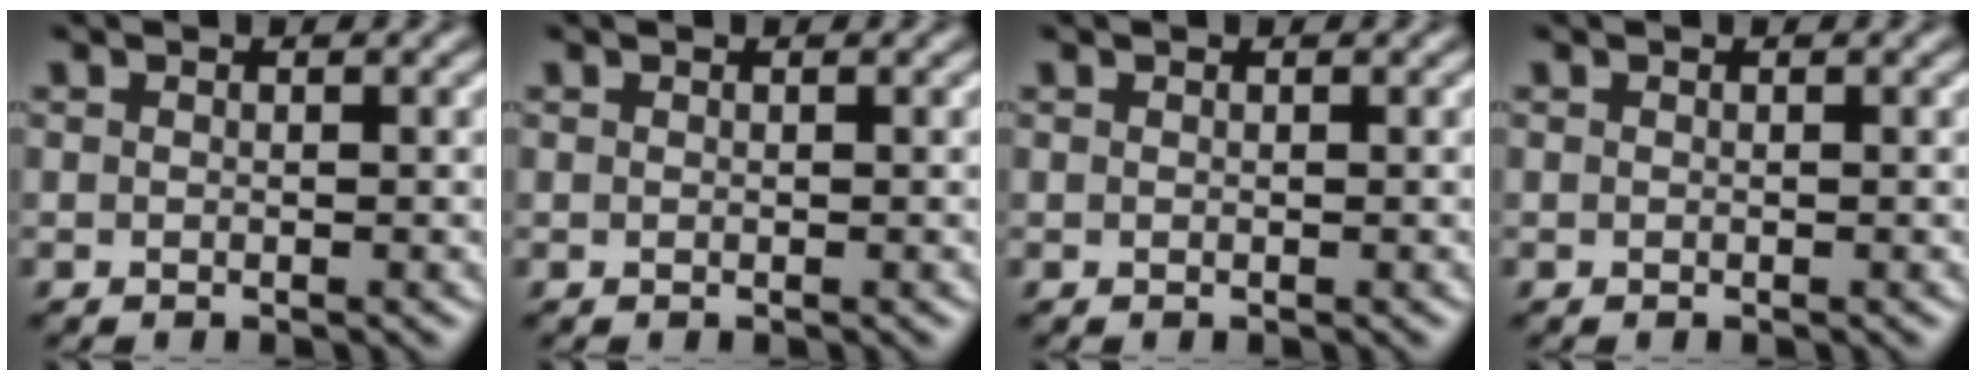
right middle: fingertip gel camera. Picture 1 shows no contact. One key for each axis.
{"total": 0.0}
{"total": 0.0}
{"total": 0.0}